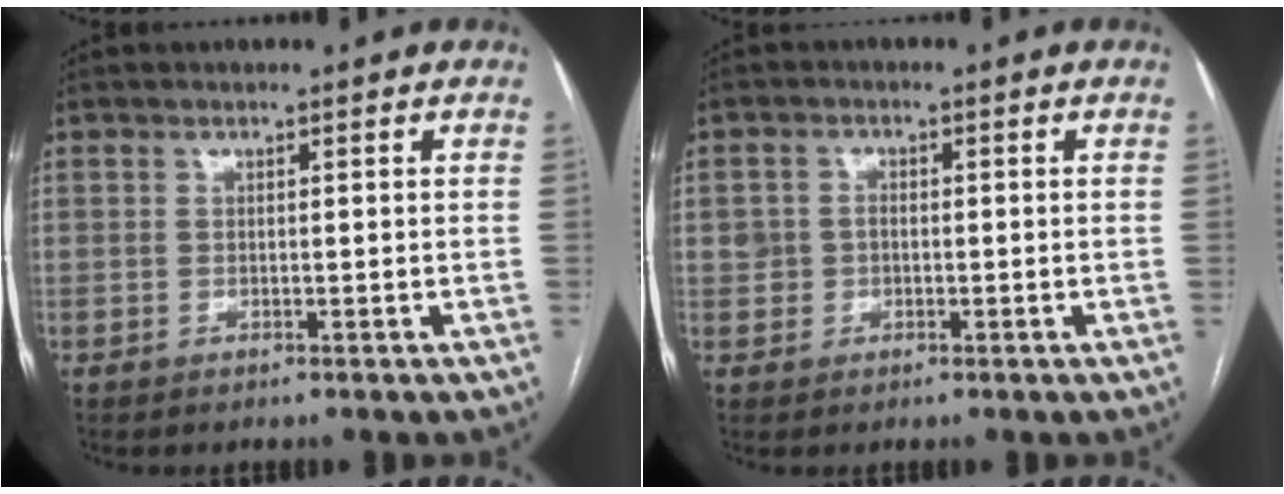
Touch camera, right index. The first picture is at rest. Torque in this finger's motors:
{"motor_torque": [-0.01, 0.00, 0.00, 0.00]}